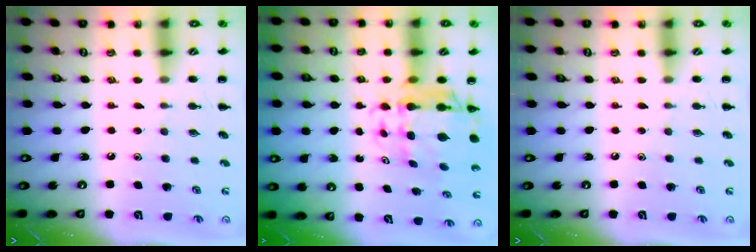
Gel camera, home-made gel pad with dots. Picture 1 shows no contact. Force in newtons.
{"total": 9.5, "press": 9.1, "slide": 2.8}
{"total": 0.0}